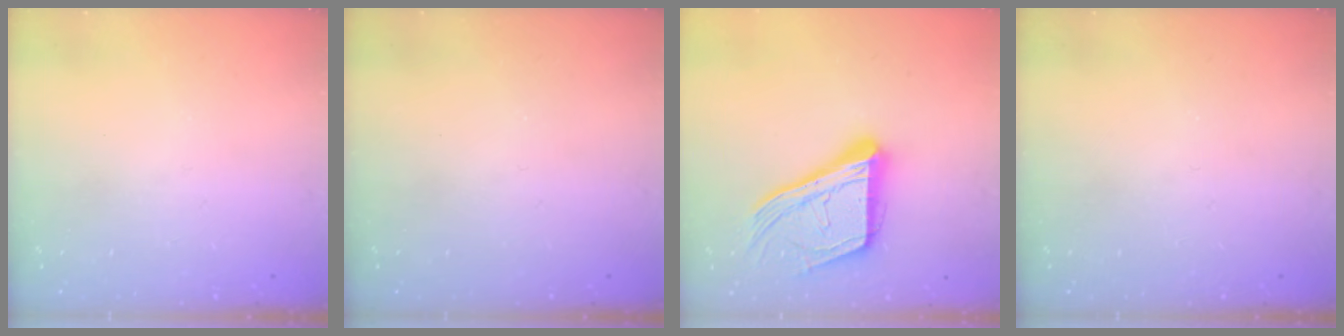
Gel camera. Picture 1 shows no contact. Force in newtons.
{"total": 0.0}
{"total": 21.0, "press": 20.8, "slide": 2.7}
{"total": 0.0}